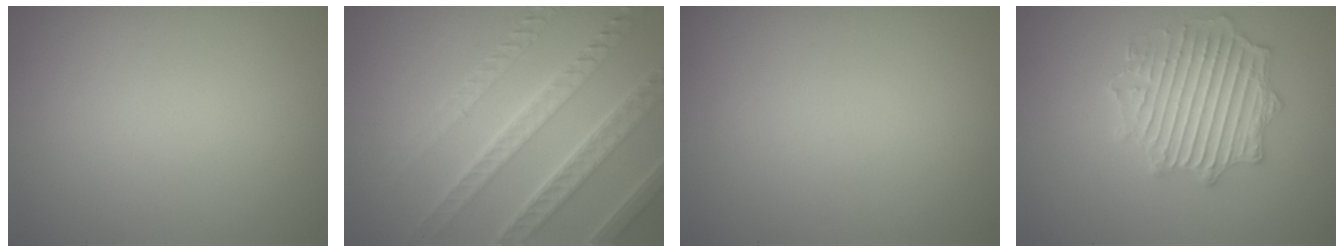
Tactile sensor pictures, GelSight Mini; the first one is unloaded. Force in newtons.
{"total": 7.8, "press": 5.4, "slide": 5.6}
{"total": 0.0}
{"total": 4.2, "press": 4.1, "slide": 1.0}